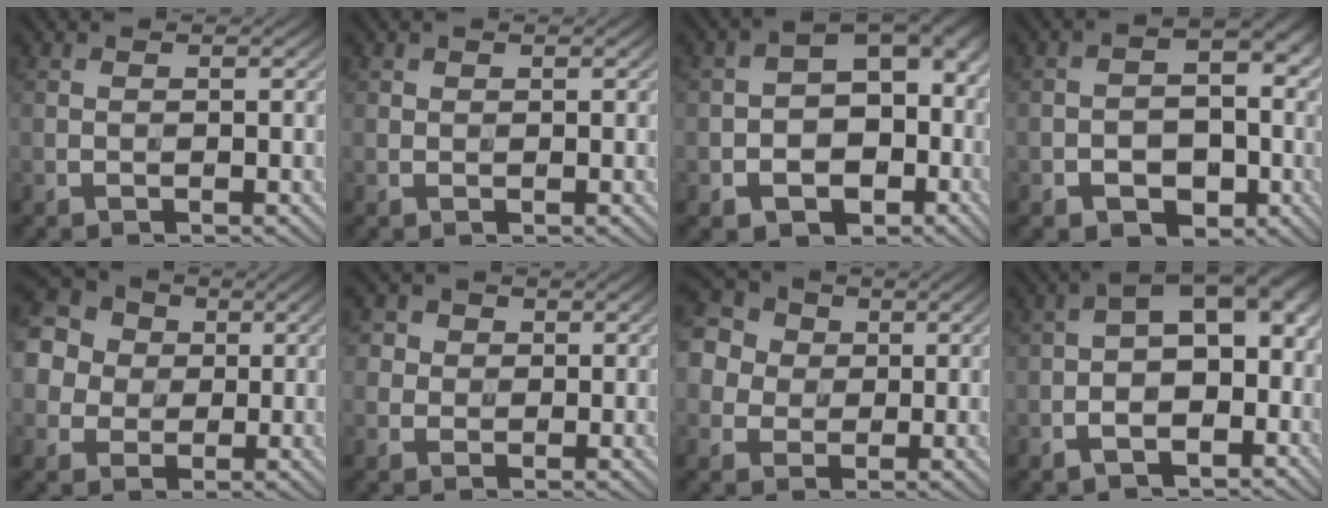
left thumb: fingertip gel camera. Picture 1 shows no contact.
{"total": 0.6, "force": [0.4, 0.5, 0.1], "torque": [0.000, -0.002, 0.009]}
{"total": 12.7, "force": [-3.1, 9.1, 8.3], "torque": [-0.110, -0.022, -0.050]}
{"total": 8.3, "force": [-3.1, 6.1, 4.6], "torque": [-0.058, -0.009, -0.048]}
{"total": 15.7, "force": [4.1, 13.8, 6.4], "torque": [-0.210, 0.032, 0.053]}
{"total": 3.4, "force": [1.1, 3.1, 1.0], "torque": [-0.037, -0.006, 0.016]}
{"total": 12.1, "force": [3.1, 10.5, 5.1], "torque": [-0.163, 0.031, 0.041]}
{"total": 10.8, "force": [-2.3, 6.2, 8.5], "torque": [-0.110, 0.004, -0.037]}